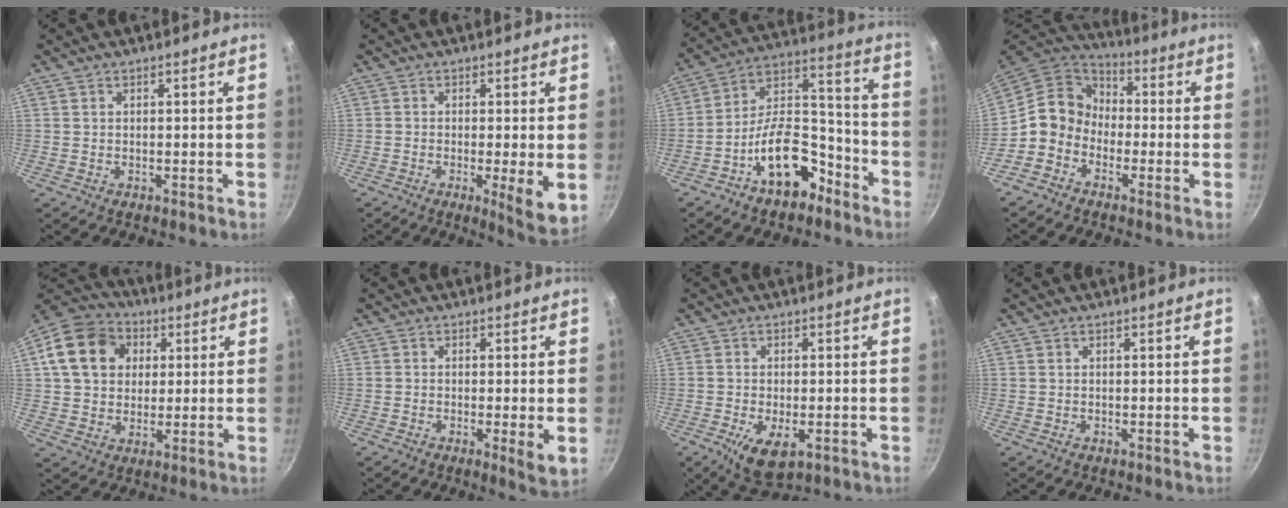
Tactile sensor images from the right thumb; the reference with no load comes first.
{"total": 6.7, "force": [-1.0, 1.1, 6.5], "torque": [-0.097, -0.015, -0.013]}
{"total": 16.3, "force": [-8.8, 8.7, 10.6], "torque": [-0.133, 0.099, -0.143]}
{"total": 10.2, "force": [-2.6, 8.7, 4.5], "torque": [-0.041, 0.045, -0.075]}
{"total": 15.4, "force": [3.9, 12.4, 8.2], "torque": [-0.127, 0.017, 0.056]}
{"total": 3.8, "force": [-0.4, 0.6, 3.8], "torque": [-0.060, -0.015, -0.007]}
{"total": 7.2, "force": [-2.5, 3.4, 5.8], "torque": [-0.098, -0.010, -0.034]}
{"total": 0.0}